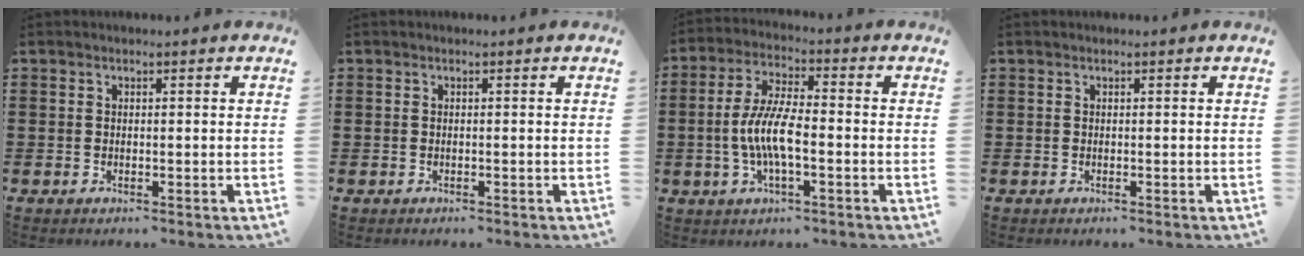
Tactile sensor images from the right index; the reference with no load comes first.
{"total": 0.0}
{"total": 7.7, "force": [-1.7, 2.5, 7.1], "torque": [-0.163, -0.009, -0.040]}
{"total": 0.0}